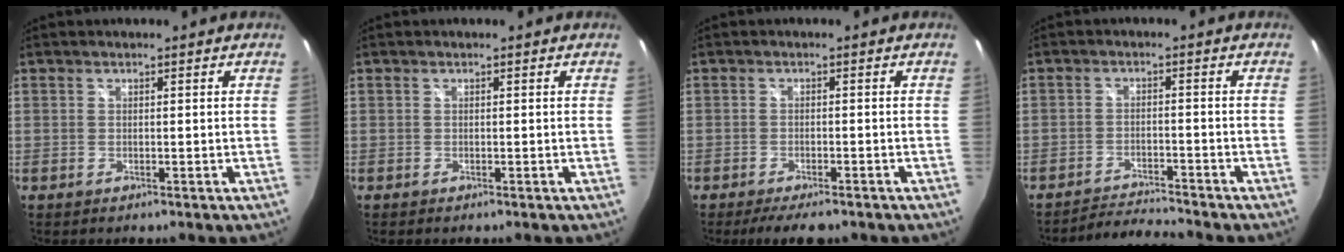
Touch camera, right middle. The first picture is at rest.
{"total": 0.0}
{"total": 5.8, "force": [-4.6, 1.5, 3.1], "torque": [-0.067, -0.017, -0.074]}
{"total": 5.8, "force": [-5.7, -0.8, 0.6], "torque": [-0.034, 0.002, -0.101]}